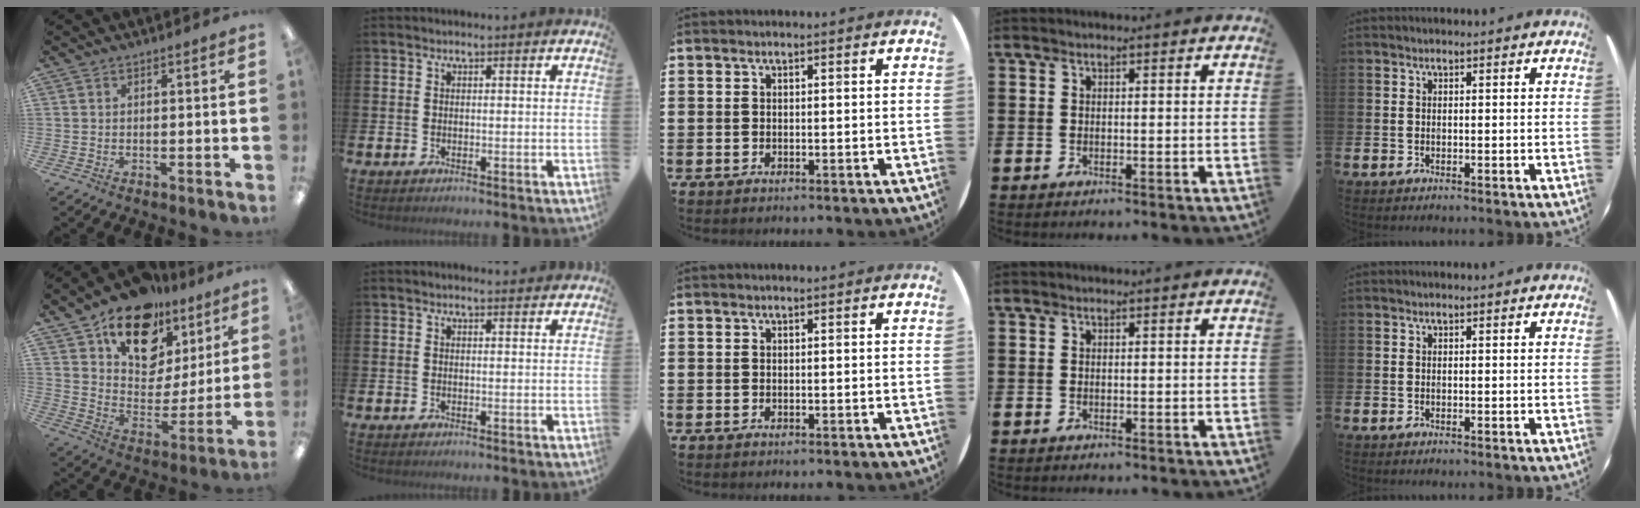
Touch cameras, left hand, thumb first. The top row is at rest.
{"thumb": {"total": 18.6, "force": [12.8, 10.9, 8.0], "torque": [-0.138, -0.078, 0.231]}, "index": {"total": 0.6, "force": [0.5, 0.1, 0.2], "torque": [0.010, -0.004, 0.006]}}